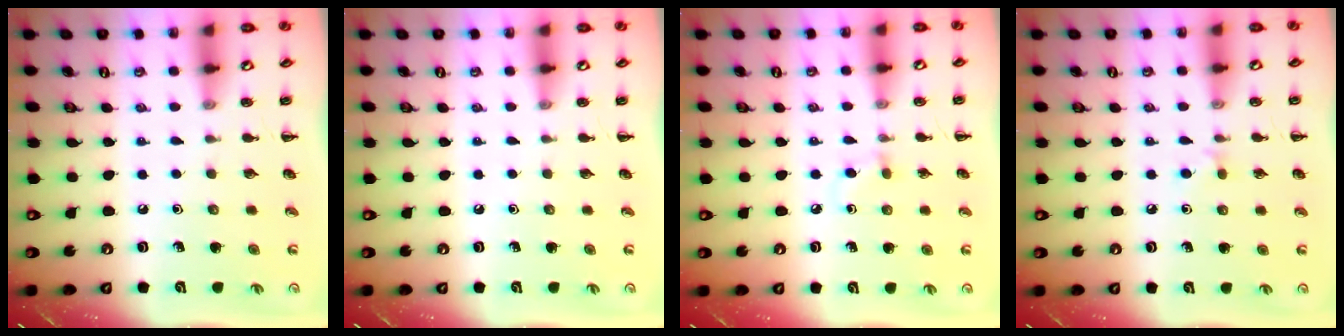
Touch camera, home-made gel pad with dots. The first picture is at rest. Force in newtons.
{"total": 0.0}
{"total": 4.2, "press": 3.9, "slide": 1.3}
{"total": 4.5, "press": 4.1, "slide": 1.8}